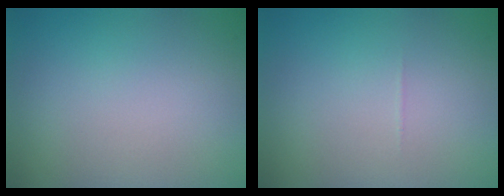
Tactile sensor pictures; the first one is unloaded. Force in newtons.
{"total": 0.0}